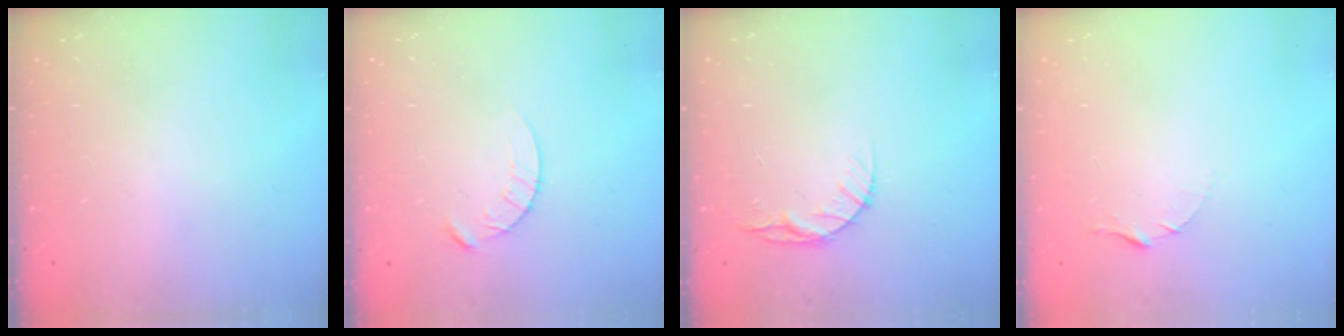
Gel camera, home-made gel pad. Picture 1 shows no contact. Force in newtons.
{"total": 4.7, "press": 4.7, "slide": 0.5}
{"total": 6.1, "press": 6.0, "slide": 0.6}
{"total": 5.4, "press": 5.4, "slide": 0.5}